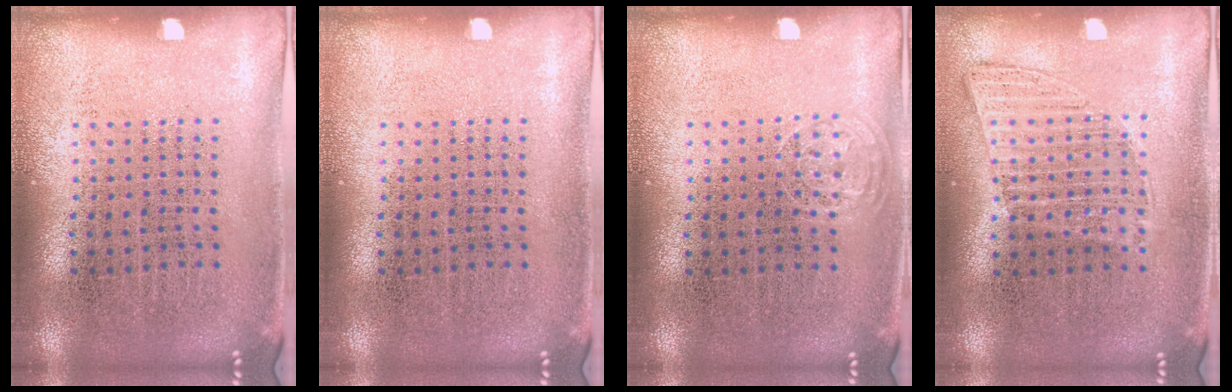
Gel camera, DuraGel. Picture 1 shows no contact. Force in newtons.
{"total": 0.0}
{"total": 0.7, "press": 0.6, "slide": 0.4}
{"total": 1.0, "press": 1.0, "slide": 0.3}